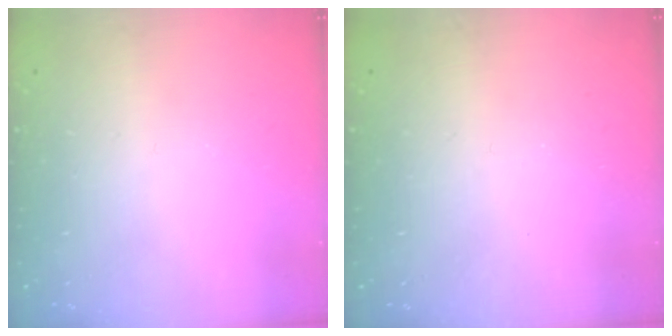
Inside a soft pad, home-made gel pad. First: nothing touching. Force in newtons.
{"total": 0.7, "press": 0.7, "slide": 0.0}